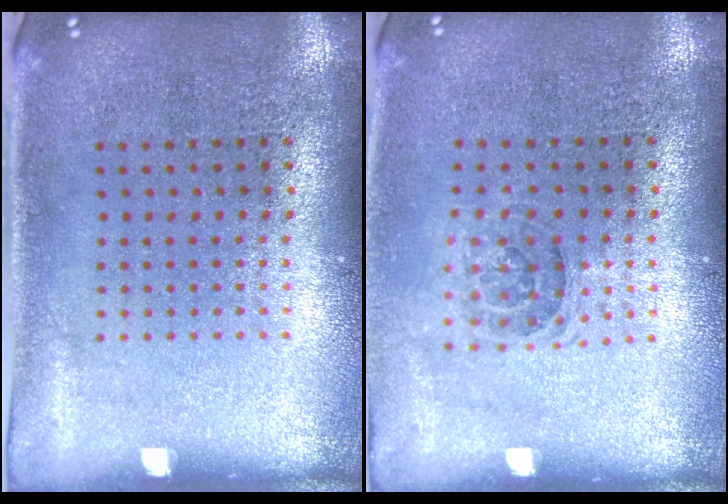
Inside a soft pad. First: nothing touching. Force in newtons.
{"total": 1.3, "press": 1.0, "slide": 0.7}